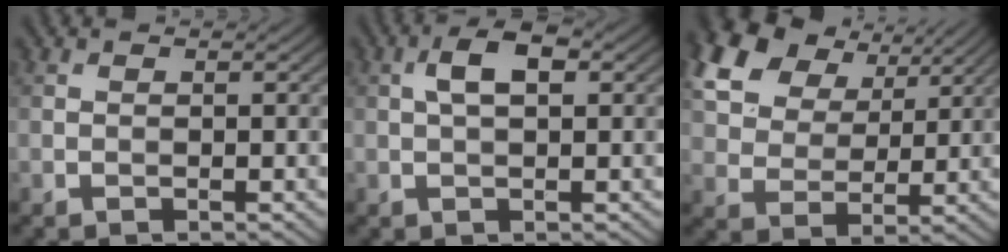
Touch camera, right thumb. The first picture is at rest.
{"total": 4.2, "force": [1.0, 1.8, 3.6], "torque": [-0.071, 0.010, 0.014]}
{"total": 16.4, "force": [8.8, 10.7, 8.8], "torque": [-0.242, 0.040, 0.188]}